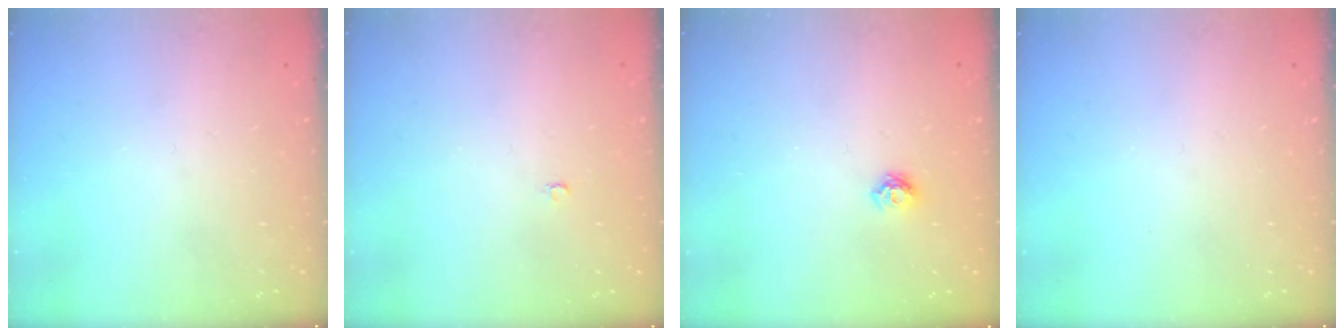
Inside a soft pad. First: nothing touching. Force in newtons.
{"total": 2.1, "press": 2.1, "slide": 0.2}
{"total": 4.9, "press": 4.8, "slide": 0.6}
{"total": 0.0}